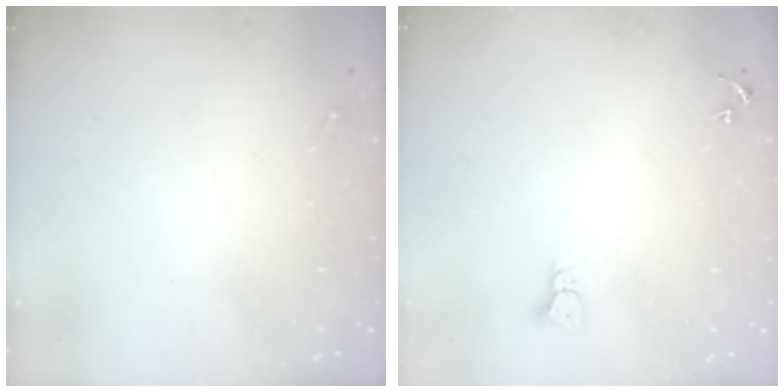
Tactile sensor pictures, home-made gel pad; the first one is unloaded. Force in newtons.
{"total": 2.3, "press": 2.3, "slide": 0.3}